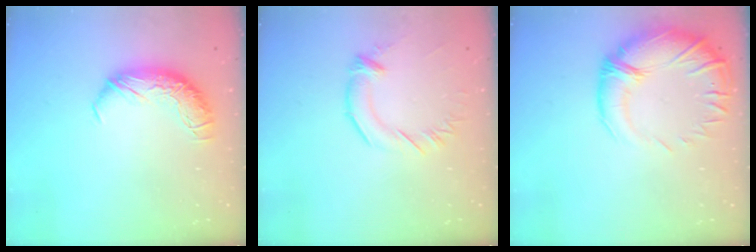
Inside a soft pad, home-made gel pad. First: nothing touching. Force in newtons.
{"total": 2.0, "press": 1.9, "slide": 0.7}
{"total": 4.4, "press": 2.3, "slide": 3.7}